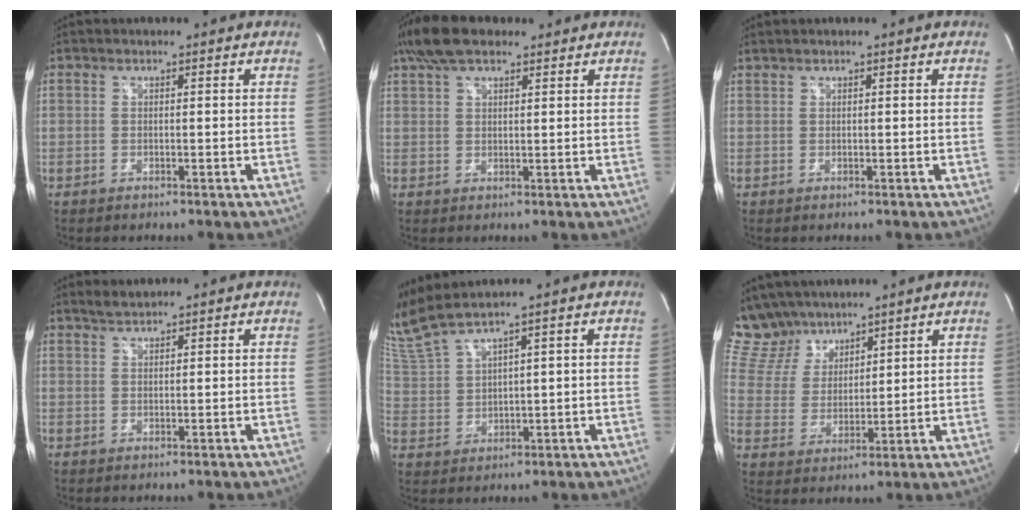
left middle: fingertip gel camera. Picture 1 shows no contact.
{"total": 7.3, "force": [5.4, 2.8, 4.1], "torque": [-0.089, 0.026, 0.101]}
{"total": 0.5, "force": [0.5, 0.0, 0.1], "torque": [-0.008, 0.007, 0.016]}
{"total": 2.3, "force": [2.2, 0.1, 0.9], "torque": [-0.023, 0.006, 0.043]}
{"total": 7.2, "force": [6.2, -1.4, 3.3], "torque": [-0.089, 0.005, 0.141]}
{"total": 10.3, "force": [9.0, 4.8, 1.6], "torque": [-0.044, 0.021, 0.188]}